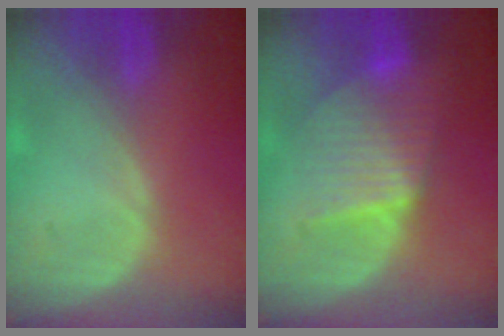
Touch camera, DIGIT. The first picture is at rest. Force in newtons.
{"total": 7.4, "press": 7.4, "slide": 0.2}